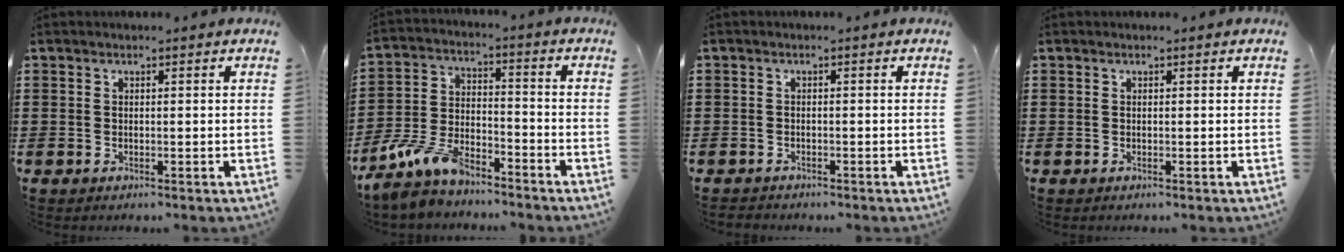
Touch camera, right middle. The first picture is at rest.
{"total": 8.3, "force": [-7.0, 2.7, 3.7], "torque": [-0.089, 0.006, -0.139]}
{"total": 1.0, "force": [-0.9, 0.5, -0.1], "torque": [0.001, 0.005, -0.020]}
{"total": 0.0}